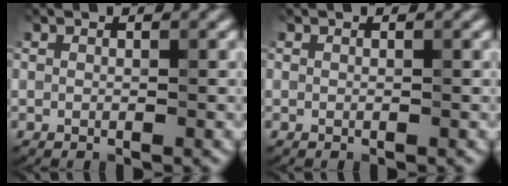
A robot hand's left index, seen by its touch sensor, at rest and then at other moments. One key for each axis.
{"total": 0.0}